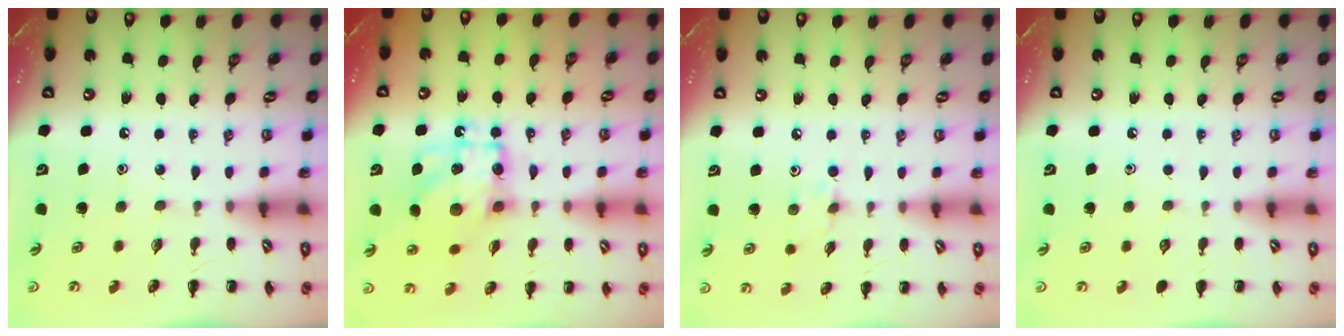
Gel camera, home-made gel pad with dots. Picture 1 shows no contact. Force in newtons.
{"total": 13.3, "press": 13.2, "slide": 1.4}
{"total": 4.6, "press": 4.2, "slide": 1.7}
{"total": 0.0}